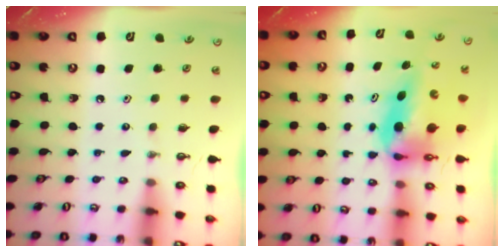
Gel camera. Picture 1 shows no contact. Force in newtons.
{"total": 8.0, "press": 7.8, "slide": 1.9}